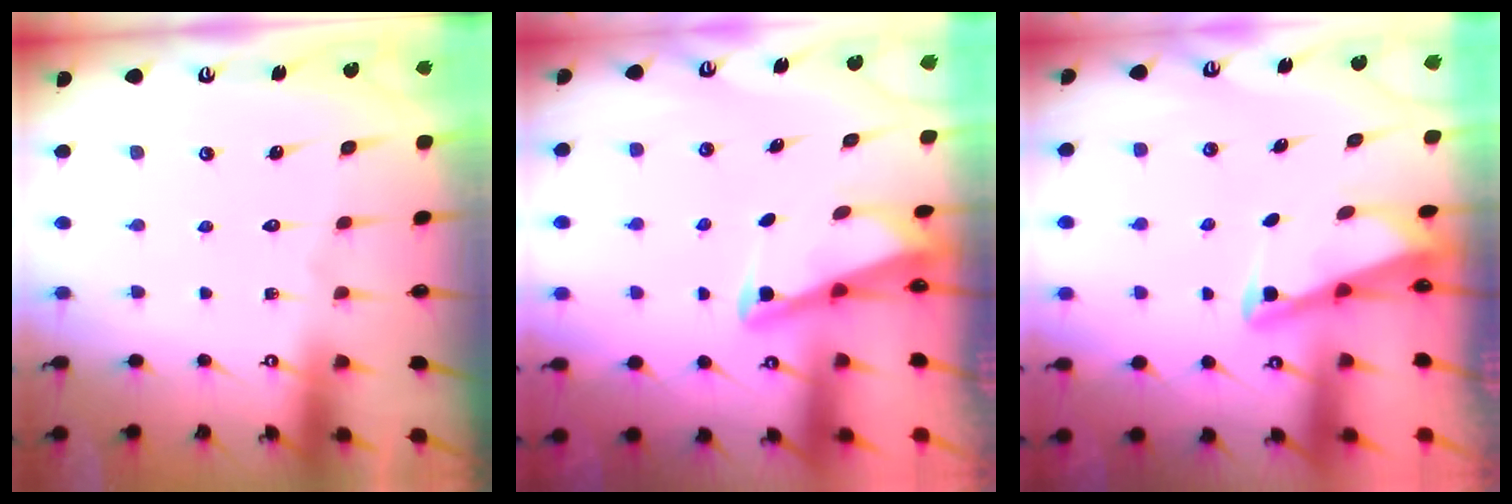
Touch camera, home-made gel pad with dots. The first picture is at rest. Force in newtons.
{"total": 2.8, "press": 2.8, "slide": 0.3}
{"total": 2.8, "press": 2.8, "slide": 0.3}